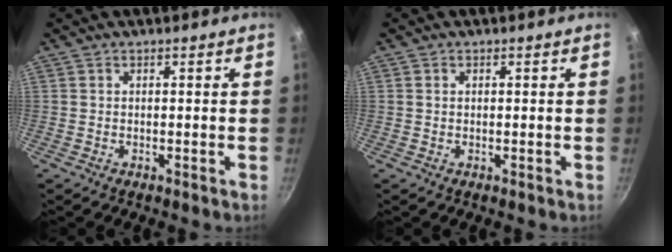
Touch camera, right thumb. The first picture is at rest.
{"total": 0.6, "force": [0.2, 0.4, 0.3], "torque": [-0.007, 0.002, 0.004]}